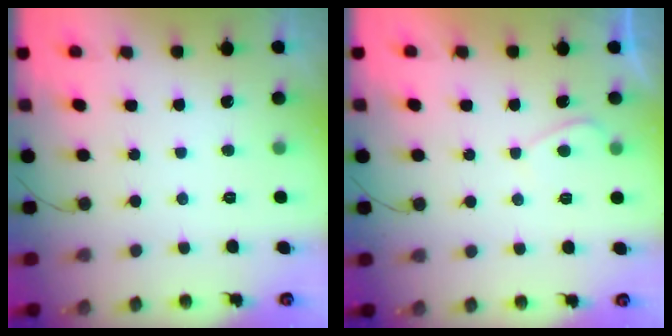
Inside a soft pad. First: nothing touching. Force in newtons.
{"total": 0.7, "press": 0.4, "slide": 0.5}